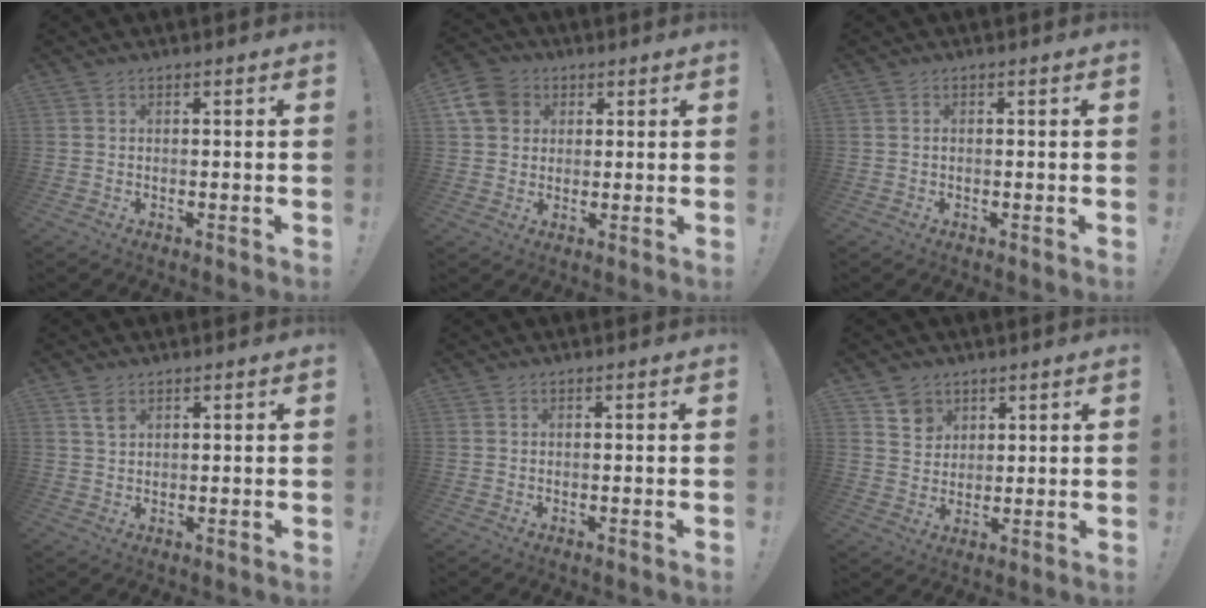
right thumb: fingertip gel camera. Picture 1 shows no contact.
{"total": 9.4, "force": [3.3, 7.8, 4.0], "torque": [-0.074, -0.008, 0.068]}
{"total": 0.0}
{"total": 2.7, "force": [1.6, 1.5, 1.6], "torque": [-0.013, -0.010, 0.026]}
{"total": 0.0}
{"total": 6.4, "force": [3.9, 5.0, 0.7], "torque": [0.000, -0.031, 0.074]}